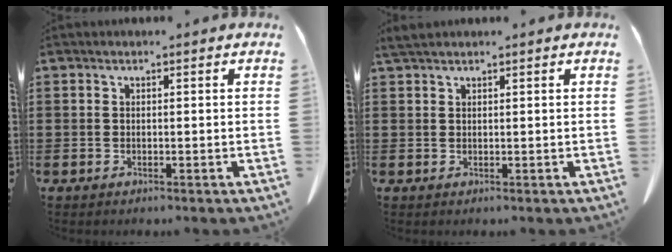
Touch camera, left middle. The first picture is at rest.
{"total": 1.6, "force": [1.3, 0.2, 0.8], "torque": [-0.020, -0.001, 0.026]}